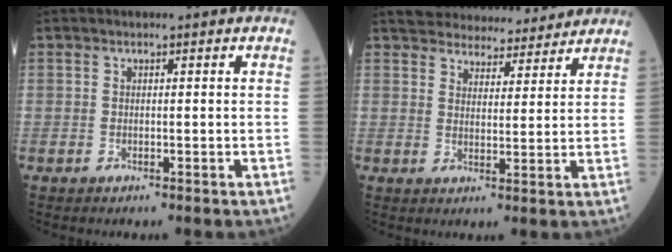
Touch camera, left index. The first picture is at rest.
{"total": 12.3, "force": [11.5, 3.1, 2.8], "torque": [-0.026, 0.013, 0.154]}